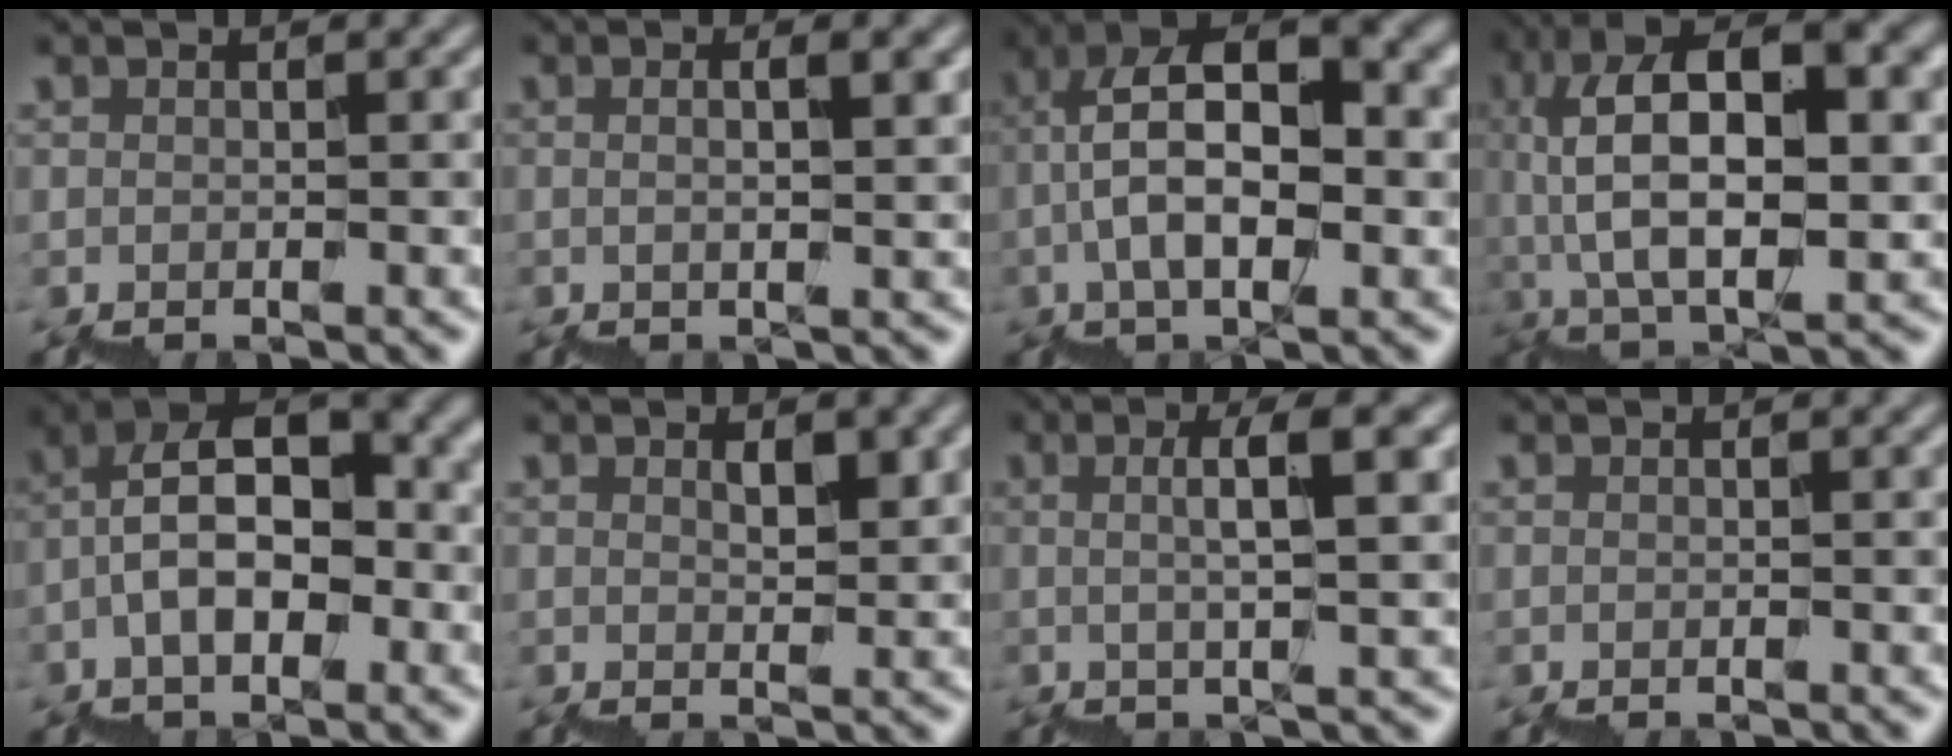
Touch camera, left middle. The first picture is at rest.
{"total": 2.4, "force": [1.0, 0.5, 2.1], "torque": [-0.027, 0.009, 0.001]}
{"total": 8.2, "force": [1.0, 4.0, 7.2], "torque": [-0.130, 0.034, 0.014]}
{"total": 11.7, "force": [4.3, 4.2, 10.0], "torque": [-0.176, 0.027, 0.073]}
{"total": 6.6, "force": [-0.9, 3.7, 5.4], "torque": [-0.087, 0.027, -0.021]}
{"total": 2.3, "force": [2.0, 0.4, 1.0], "torque": [-0.013, 0.005, 0.027]}
{"total": 4.0, "force": [1.3, 0.4, 3.8], "torque": [-0.052, 0.026, 0.010]}
{"total": 0.0}